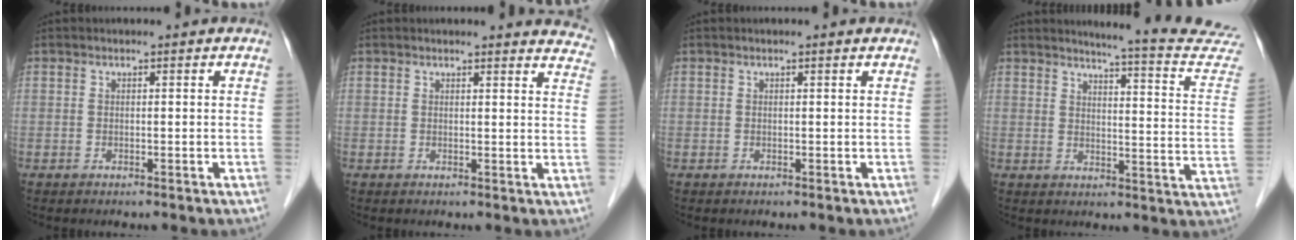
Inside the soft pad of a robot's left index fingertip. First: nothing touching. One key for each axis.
{"total": 9.2, "fx": 9.0, "fy": 1.3, "fz": 1.1, "tx": 0.023, "ty": -0.048, "tz": 0.058}
{"total": 0.5, "fx": 0.5, "fy": -0.1, "fz": 0.3, "tx": -0.012, "ty": 0.005, "tz": 0.008}
{"total": 17.8, "fx": 17.2, "fy": -0.5, "fz": 4.8, "tx": -0.052, "ty": -0.113, "tz": 0.177}